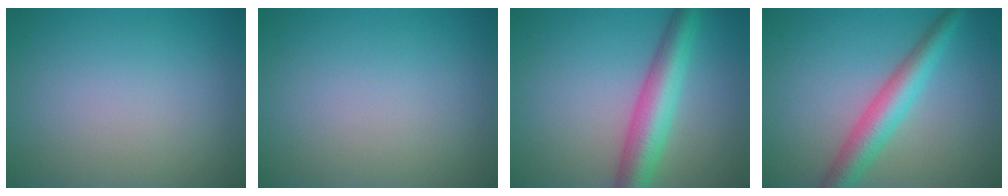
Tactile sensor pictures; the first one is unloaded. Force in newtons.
{"total": 0.0}
{"total": 5.7, "press": 5.7, "slide": 0.2}
{"total": 4.5, "press": 4.5, "slide": 0.1}